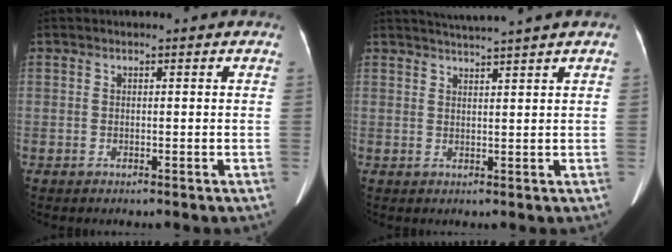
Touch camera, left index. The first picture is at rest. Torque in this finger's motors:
{"motor_torque": [-0.52, -0.15, -0.25, 0.00]}